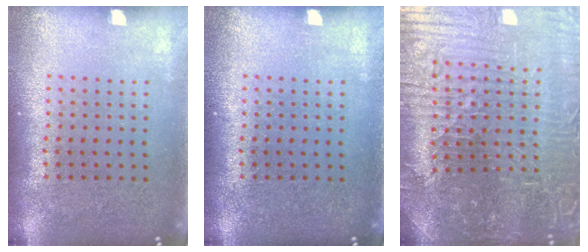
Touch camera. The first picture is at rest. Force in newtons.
{"total": 0.0}
{"total": 5.1, "press": 5.0, "slide": 1.3}